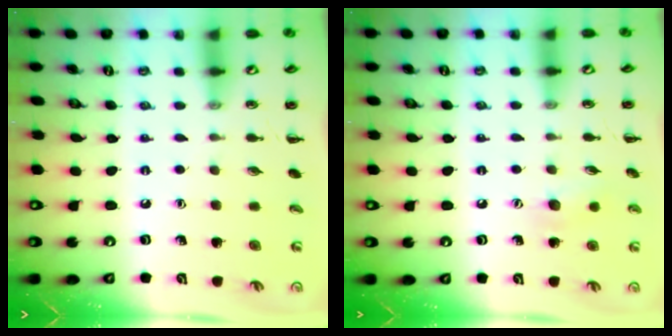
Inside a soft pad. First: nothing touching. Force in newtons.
{"total": 5.6, "press": 5.4, "slide": 1.3}